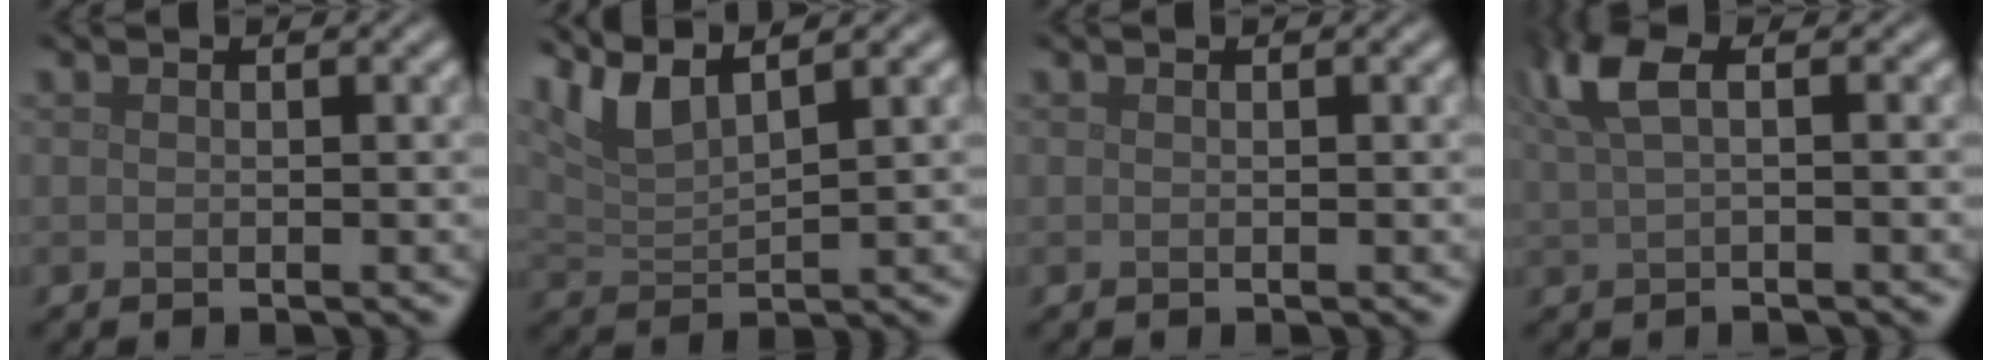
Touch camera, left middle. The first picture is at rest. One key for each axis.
{"total": 4.7, "fx": 3.7, "fy": 1.0, "fz": 2.8, "tx": -0.062, "ty": 0.011, "tz": 0.072}
{"total": 0.0}
{"total": 4.0, "fx": 1.3, "fy": 1.3, "fz": 3.6, "tx": -0.069, "ty": 0.007, "tz": 0.022}